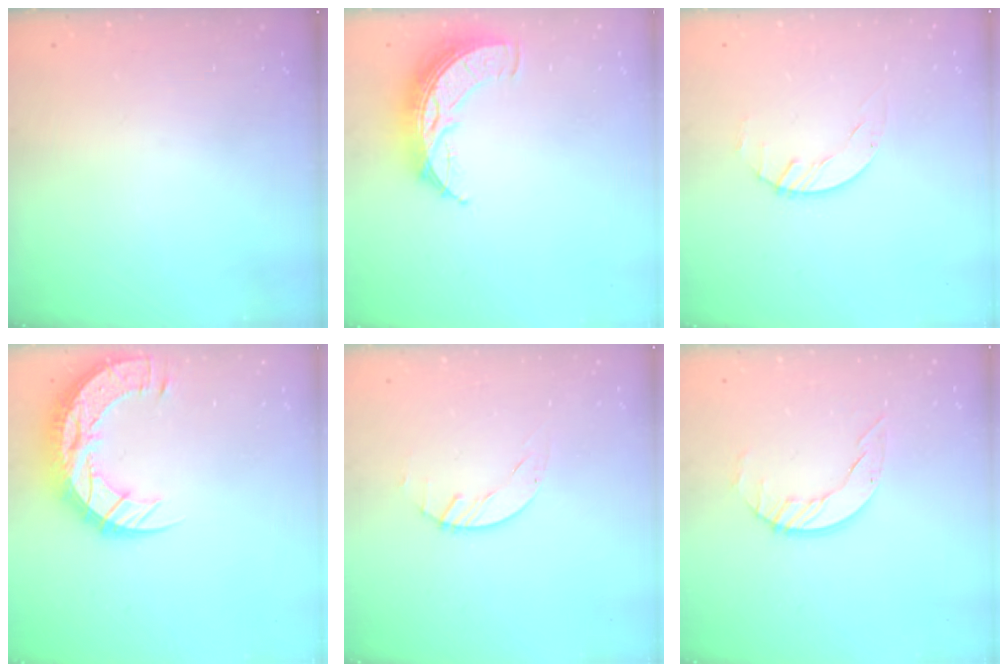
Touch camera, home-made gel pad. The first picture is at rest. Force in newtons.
{"total": 10.9, "press": 10.9, "slide": 0.7}
{"total": 1.5, "press": 1.5, "slide": 0.2}
{"total": 16.8, "press": 16.7, "slide": 1.1}
{"total": 1.5, "press": 1.4, "slide": 0.1}
{"total": 5.2, "press": 5.2, "slide": 0.5}